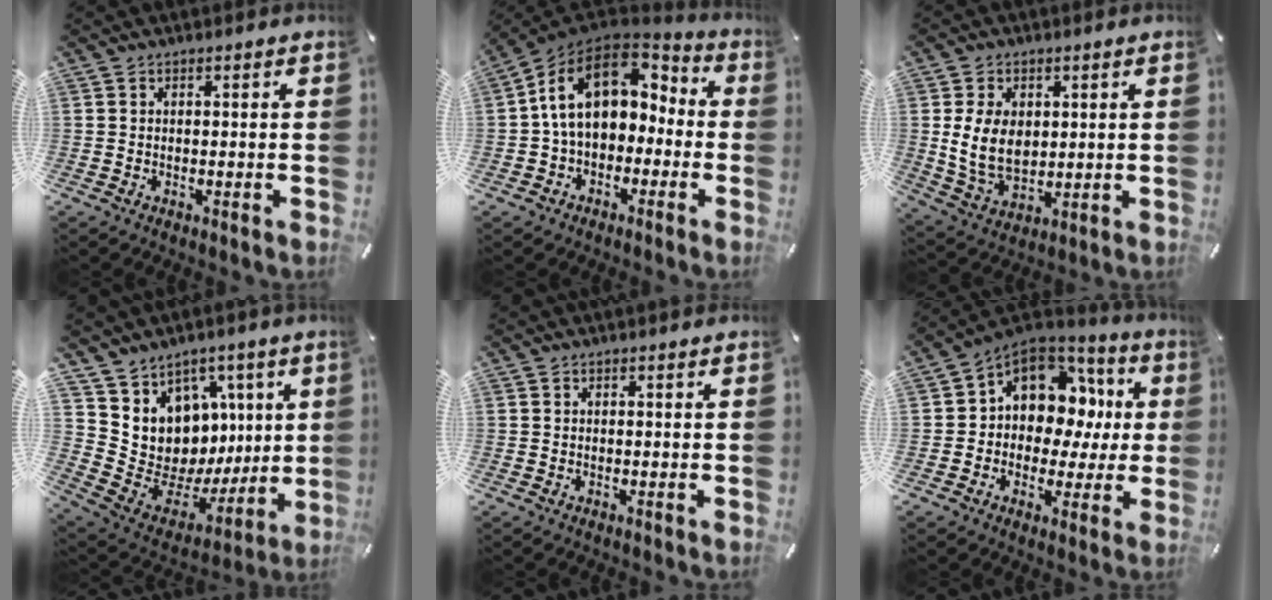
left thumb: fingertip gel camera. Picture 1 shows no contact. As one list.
[{"total": 15.2, "force": [2.8, 10.8, 10.3], "torque": [-0.190, 0.001, 0.050]}, {"total": 10.3, "force": [1.5, 7.6, 6.8], "torque": [-0.143, -0.002, 0.026]}, {"total": 10.6, "force": [2.3, 10.3, 0.7], "torque": [-0.001, -0.063, 0.071]}, {"total": 0.0}, {"total": 11.7, "force": [3.5, 9.3, 6.1], "torque": [-0.101, -0.029, 0.067]}]